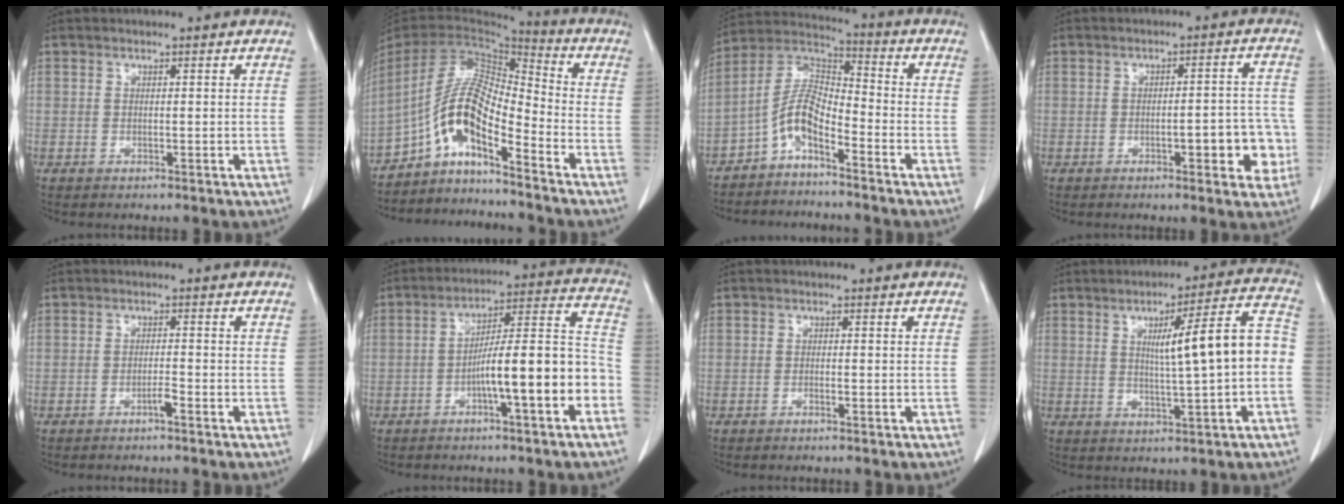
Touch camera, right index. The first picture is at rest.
{"total": 10.9, "force": [-6.8, 1.9, 8.3], "torque": [-0.164, 0.020, -0.127]}
{"total": 7.3, "force": [-4.3, 2.2, 5.4], "torque": [-0.120, 0.022, -0.093]}
{"total": 7.1, "force": [-2.0, 2.1, 6.5], "torque": [-0.074, 0.016, -0.022]}
{"total": 1.4, "force": [-1.0, -0.1, 1.0], "torque": [-0.017, 0.002, -0.019]}
{"total": 13.1, "force": [-4.7, 1.1, 12.2], "torque": [-0.182, 0.032, -0.071]}
{"total": 0.6, "force": [-0.4, 0.0, 0.5], "torque": [-0.010, 0.001, -0.006]}
{"total": 11.2, "force": [0.0, 0.5, 11.2], "torque": [-0.154, 0.025, 0.001]}